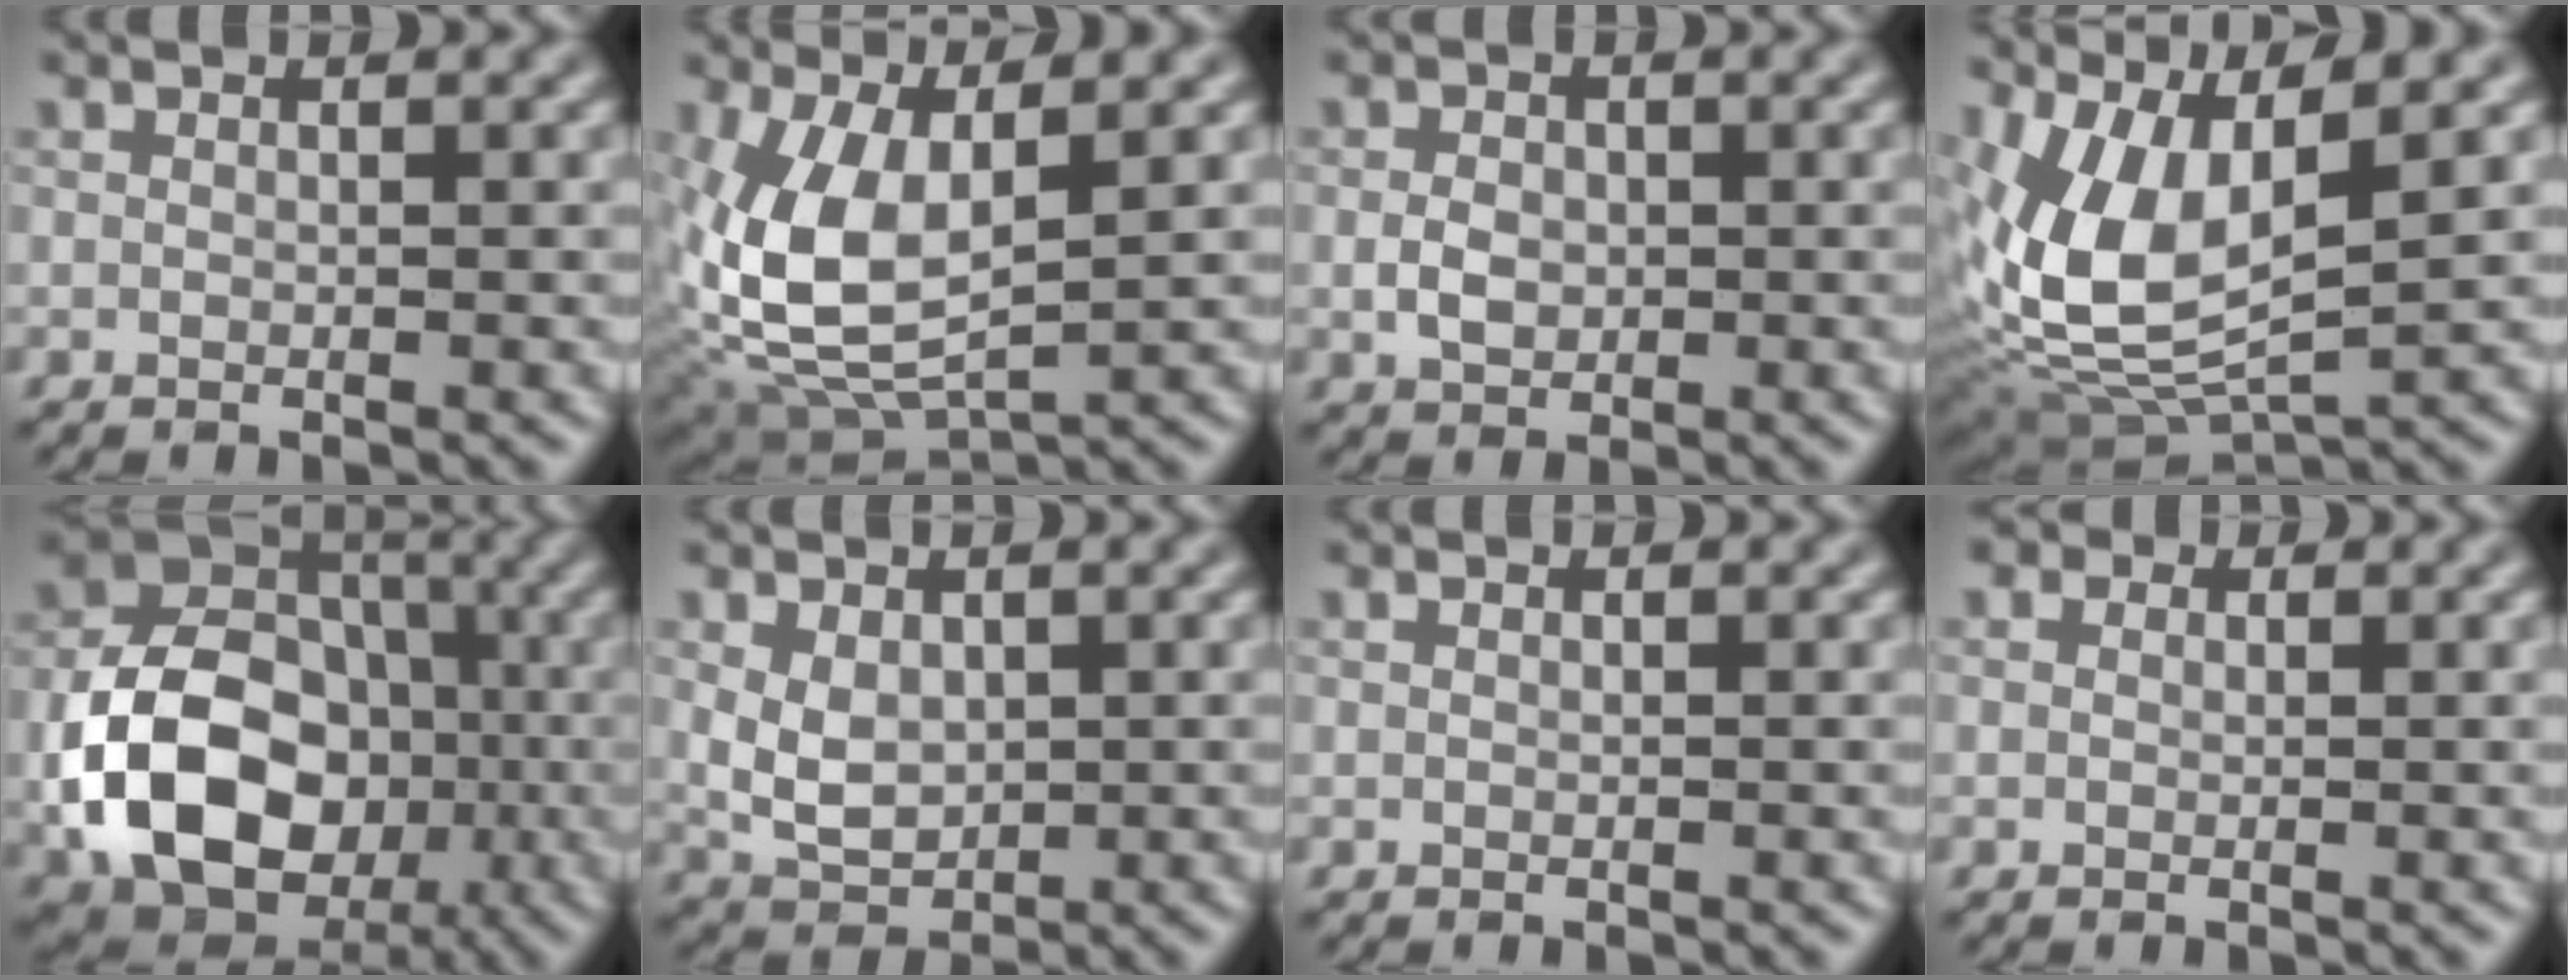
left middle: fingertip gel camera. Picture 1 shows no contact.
{"total": 8.4, "force": [1.2, 4.0, 7.3], "torque": [-0.170, -0.007, 0.025]}
{"total": 2.1, "force": [-0.2, 1.6, 1.3], "torque": [-0.026, 0.000, -0.007]}
{"total": 9.2, "force": [2.2, 3.9, 8.0], "torque": [-0.181, -0.008, 0.046]}
{"total": 11.9, "force": [-2.9, 8.8, 7.5], "torque": [-0.144, -0.004, -0.055]}
{"total": 3.5, "force": [0.3, 2.5, 2.4], "torque": [-0.053, -0.004, 0.011]}
{"total": 0.0}
{"total": 0.9, "force": [0.4, 0.8, 0.4], "torque": [-0.004, -0.006, -0.003]}